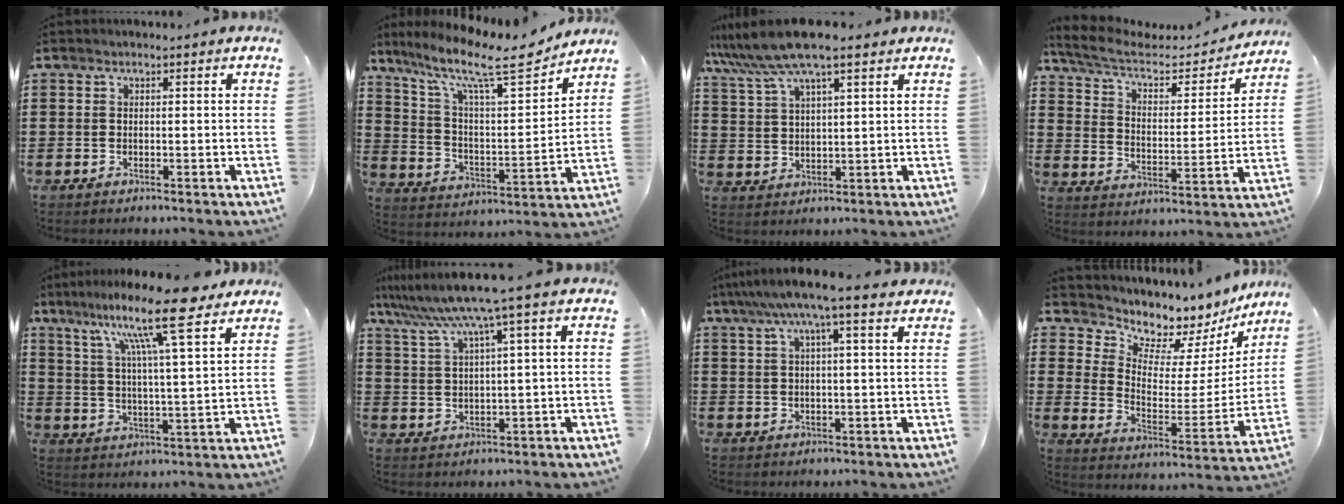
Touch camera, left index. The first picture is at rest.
{"total": 13.1, "force": [10.1, 2.3, 8.0], "torque": [-0.174, -0.058, 0.165]}
{"total": 8.6, "force": [6.7, 0.9, 5.3], "torque": [-0.120, -0.016, 0.122]}
{"total": 6.4, "force": [5.1, 2.2, 3.2], "torque": [-0.088, -0.026, 0.084]}
{"total": 13.5, "force": [9.9, 0.8, 9.2], "torque": [-0.181, -0.042, 0.157]}
{"total": 7.2, "force": [4.2, -0.7, 5.8], "torque": [-0.134, -0.029, 0.067]}
{"total": 6.6, "force": [4.1, 0.2, 5.2], "torque": [-0.112, -0.004, 0.068]}
{"total": 6.4, "force": [6.0, 2.3, -0.2], "torque": [-0.026, -0.072, 0.099]}